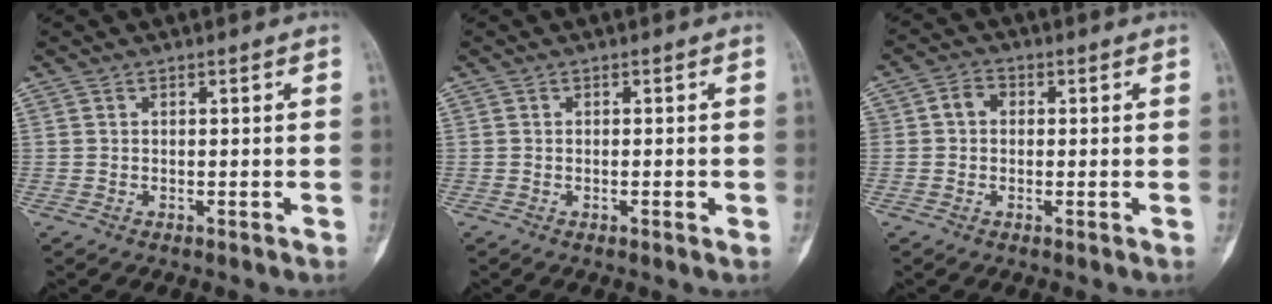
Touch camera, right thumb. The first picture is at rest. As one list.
[{"total": 1.3, "force": [-0.3, 0.3, 1.2], "torque": [-0.017, -0.002, -0.004]}, {"total": 3.5, "force": [0.3, 3.0, 1.9], "torque": [-0.020, 0.013, 0.000]}]